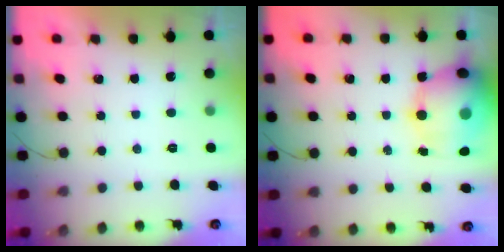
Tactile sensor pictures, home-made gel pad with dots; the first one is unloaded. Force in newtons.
{"total": 21.1, "press": 20.6, "slide": 4.6}